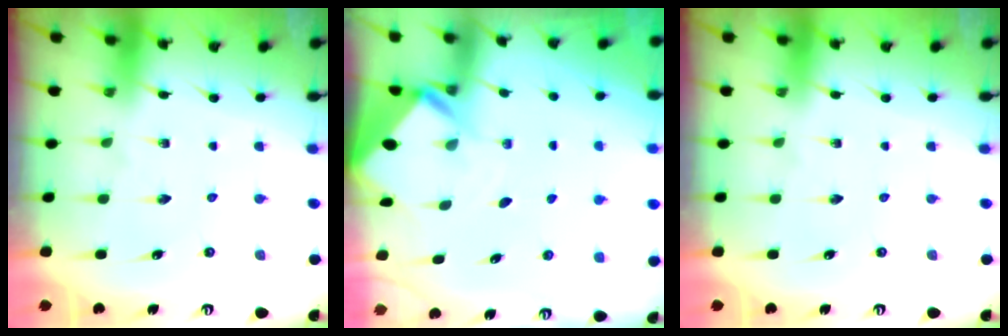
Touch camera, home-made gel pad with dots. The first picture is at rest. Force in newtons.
{"total": 3.4, "press": 3.4, "slide": 0.2}
{"total": 0.0}